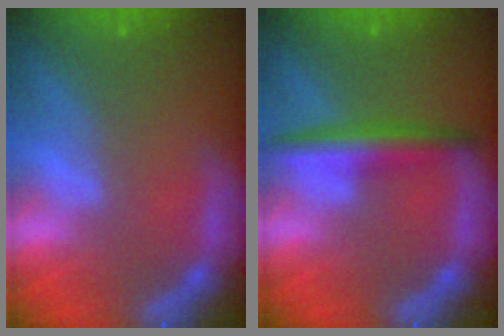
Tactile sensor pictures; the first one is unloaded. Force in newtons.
{"total": 4.0}